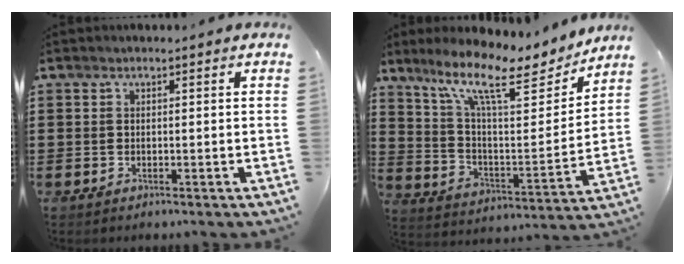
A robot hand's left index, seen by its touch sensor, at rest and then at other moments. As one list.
[{"total": 12.6, "force": [9.2, 2.9, 8.2], "torque": [-0.176, -0.048, 0.152]}]